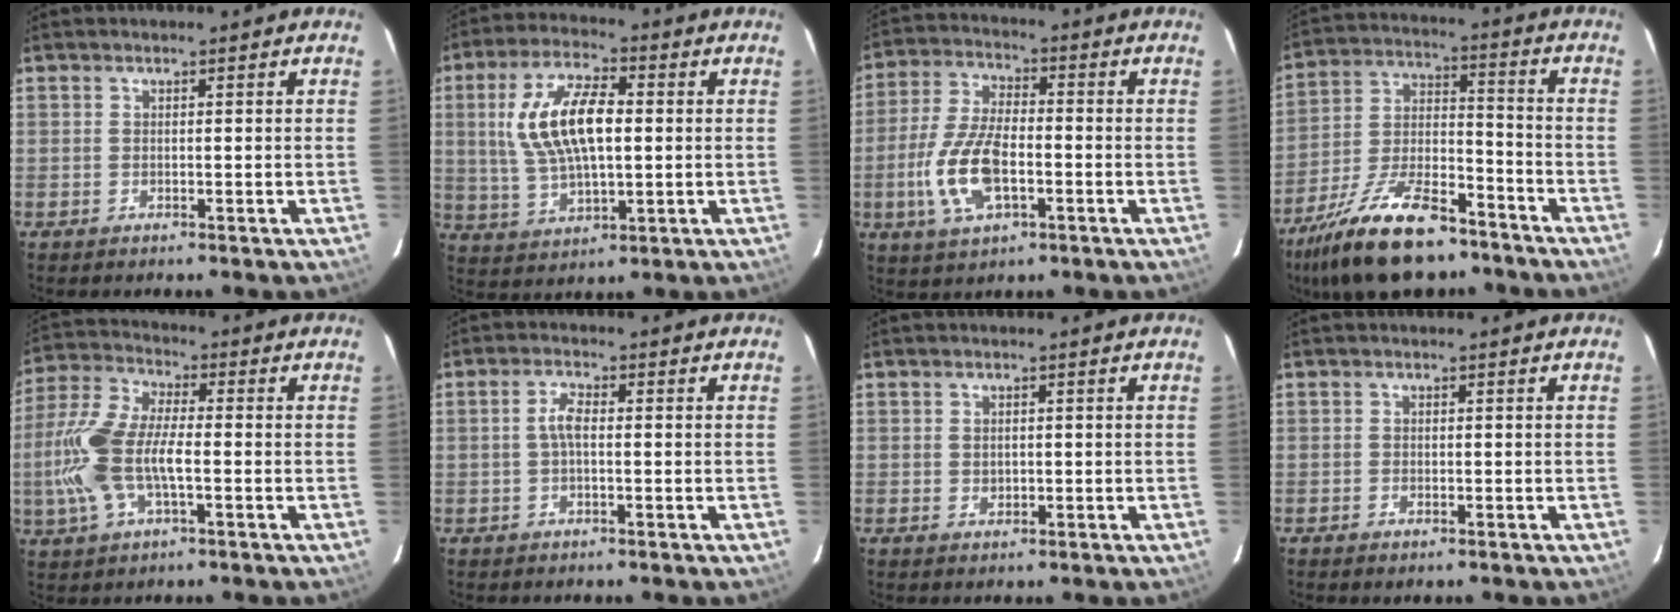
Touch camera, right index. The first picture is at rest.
{"total": 14.2, "force": [1.8, 6.3, 12.6], "torque": [-0.247, 0.012, 0.041]}
{"total": 12.5, "force": [-3.5, 5.6, 10.6], "torque": [-0.230, 0.000, -0.064]}
{"total": 20.2, "force": [-14.5, 7.8, 11.7], "torque": [-0.234, -0.010, -0.246]}
{"total": 13.8, "force": [-2.5, 5.8, 12.2], "torque": [-0.275, 0.006, -0.052]}
{"total": 2.8, "force": [-0.2, 1.0, 2.6], "torque": [-0.054, 0.008, -0.004]}
{"total": 1.3, "force": [0.0, 1.2, 0.5], "torque": [-0.005, 0.001, 0.003]}
{"total": 0.8, "force": [-0.6, 0.5, 0.4], "torque": [-0.008, -0.003, -0.012]}